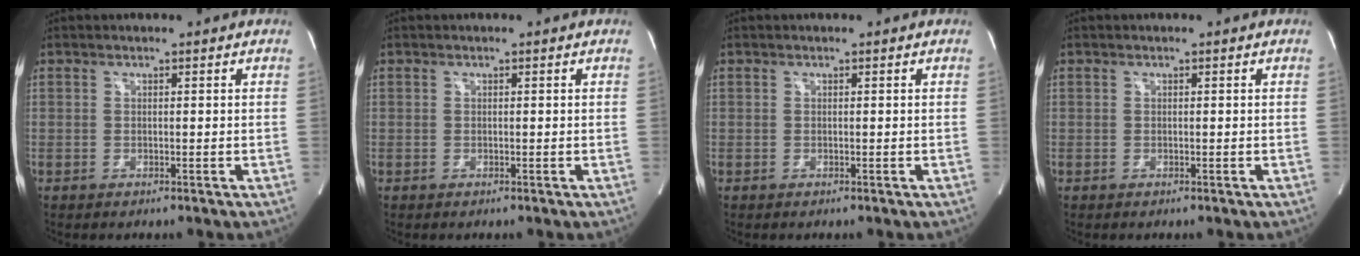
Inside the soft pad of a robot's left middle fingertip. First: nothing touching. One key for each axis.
{"total": 0.0}
{"total": 0.0}
{"total": 0.0}